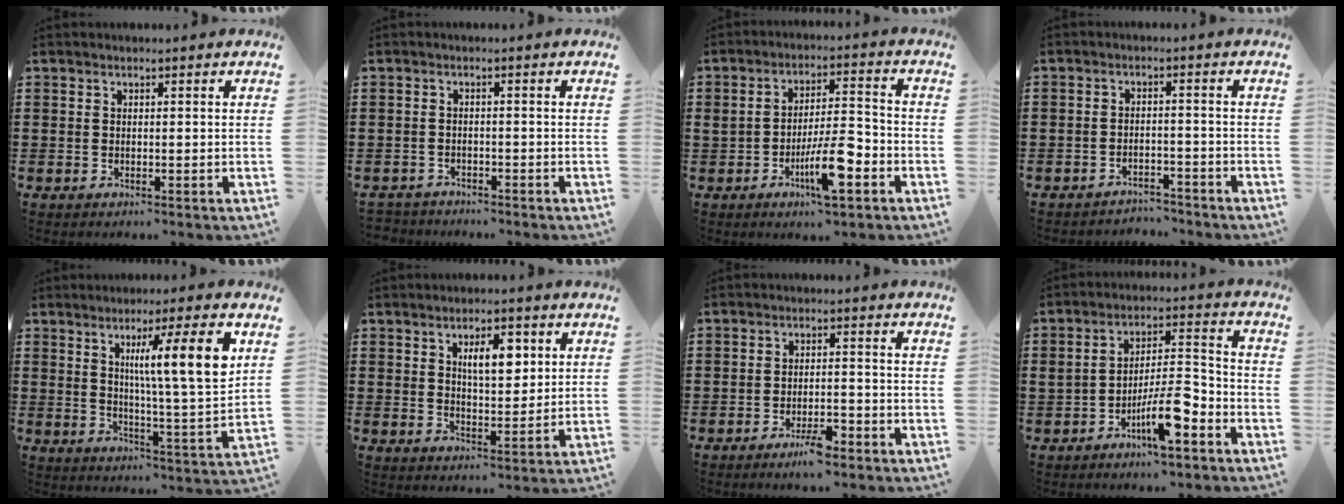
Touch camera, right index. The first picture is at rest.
{"total": 1.8, "force": [-1.8, 0.4, -0.3], "torque": [0.000, 0.004, -0.041]}
{"total": 9.5, "force": [-3.6, 2.7, 8.3], "torque": [-0.151, 0.003, -0.062]}
{"total": 2.9, "force": [-2.9, 0.4, 0.1], "torque": [-0.009, 0.001, -0.061]}
{"total": 11.1, "force": [4.7, 0.8, 10.1], "torque": [-0.161, -0.016, 0.065]}
{"total": 5.8, "force": [2.3, 2.4, 4.8], "torque": [-0.076, 0.000, 0.032]}
{"total": 3.7, "force": [-2.6, 0.8, 2.5], "torque": [-0.047, 0.004, -0.050]}
{"total": 9.6, "force": [-4.7, 2.8, 7.8], "torque": [-0.142, 0.010, -0.083]}